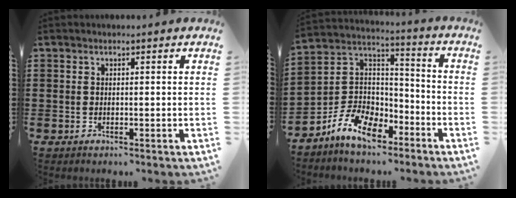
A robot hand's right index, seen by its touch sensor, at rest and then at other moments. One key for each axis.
{"total": 9.7, "fx": -6.7, "fy": 5.5, "fz": 4.4, "tx": -0.110, "ty": 0.017, "tz": -0.130}